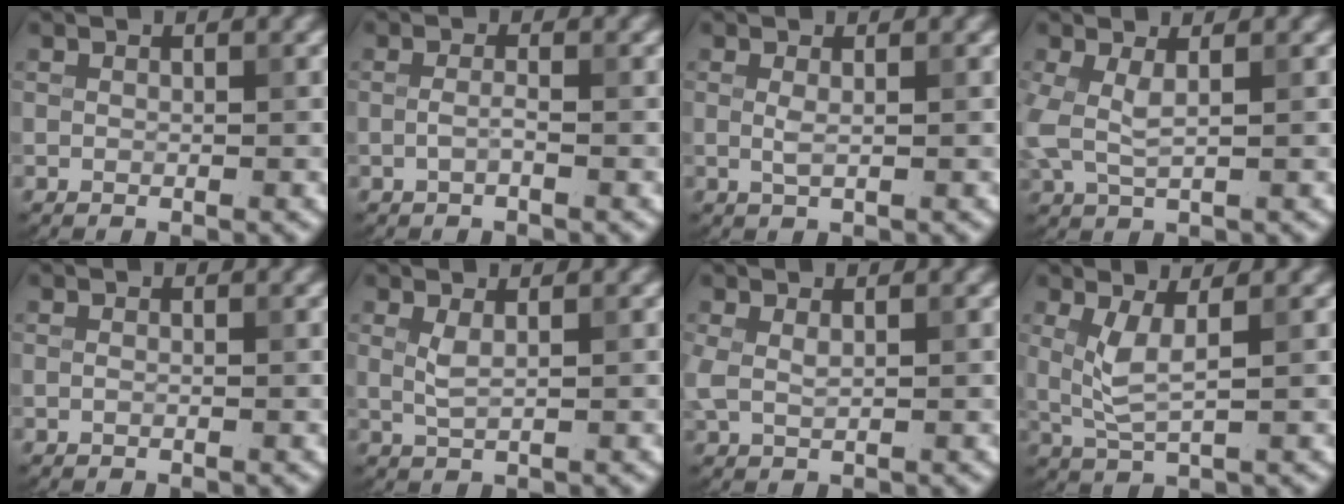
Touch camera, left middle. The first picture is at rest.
{"total": 1.0, "force": [-0.4, 0.2, 0.9], "torque": [-0.021, -0.002, -0.009]}
{"total": 0.9, "force": [0.1, 0.2, 0.9], "torque": [-0.020, -0.002, 0.002]}
{"total": 2.4, "force": [0.4, 0.9, 2.2], "torque": [-0.057, 0.000, 0.007]}
{"total": 0.0}
{"total": 1.5, "force": [0.6, 0.5, 1.3], "torque": [-0.030, -0.004, 0.014]}
{"total": 1.4, "force": [0.6, 0.5, 1.2], "torque": [-0.030, 0.001, 0.013]}
{"total": 2.9, "force": [0.7, 0.8, 2.7], "torque": [-0.066, -0.006, 0.019]}